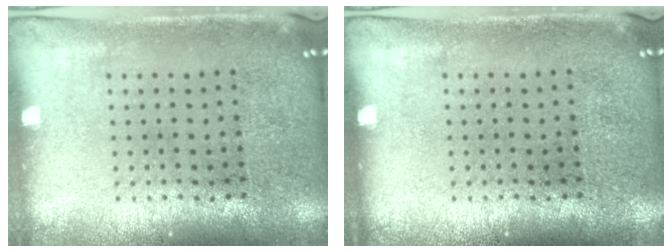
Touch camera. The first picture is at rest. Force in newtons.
{"total": 0.0}